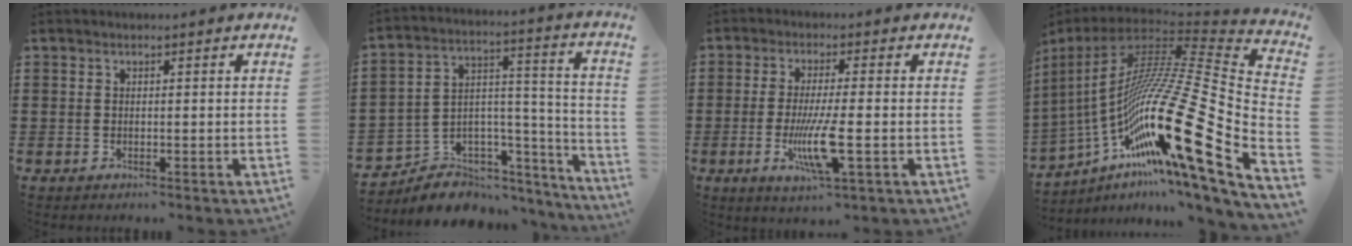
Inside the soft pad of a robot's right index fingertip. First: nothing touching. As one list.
[{"total": 6.0, "force": [-4.6, 3.8, 0.4], "torque": [-0.015, 0.002, -0.083]}, {"total": 7.8, "force": [-2.1, 1.0, 7.5], "torque": [-0.150, -0.019, -0.040]}, {"total": 25.3, "force": [-7.8, 5.2, 23.5], "torque": [-0.459, -0.031, -0.157]}]